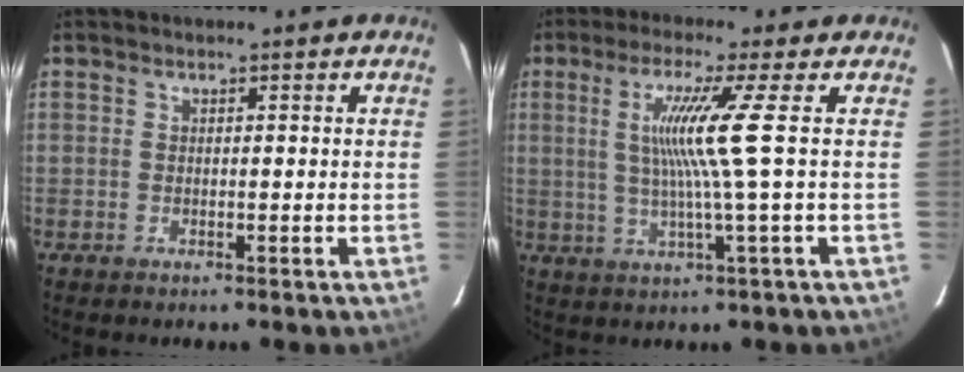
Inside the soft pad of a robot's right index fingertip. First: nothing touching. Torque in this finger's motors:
{"motor_torque": [1.20, 0.11, 0.59, 0.16]}